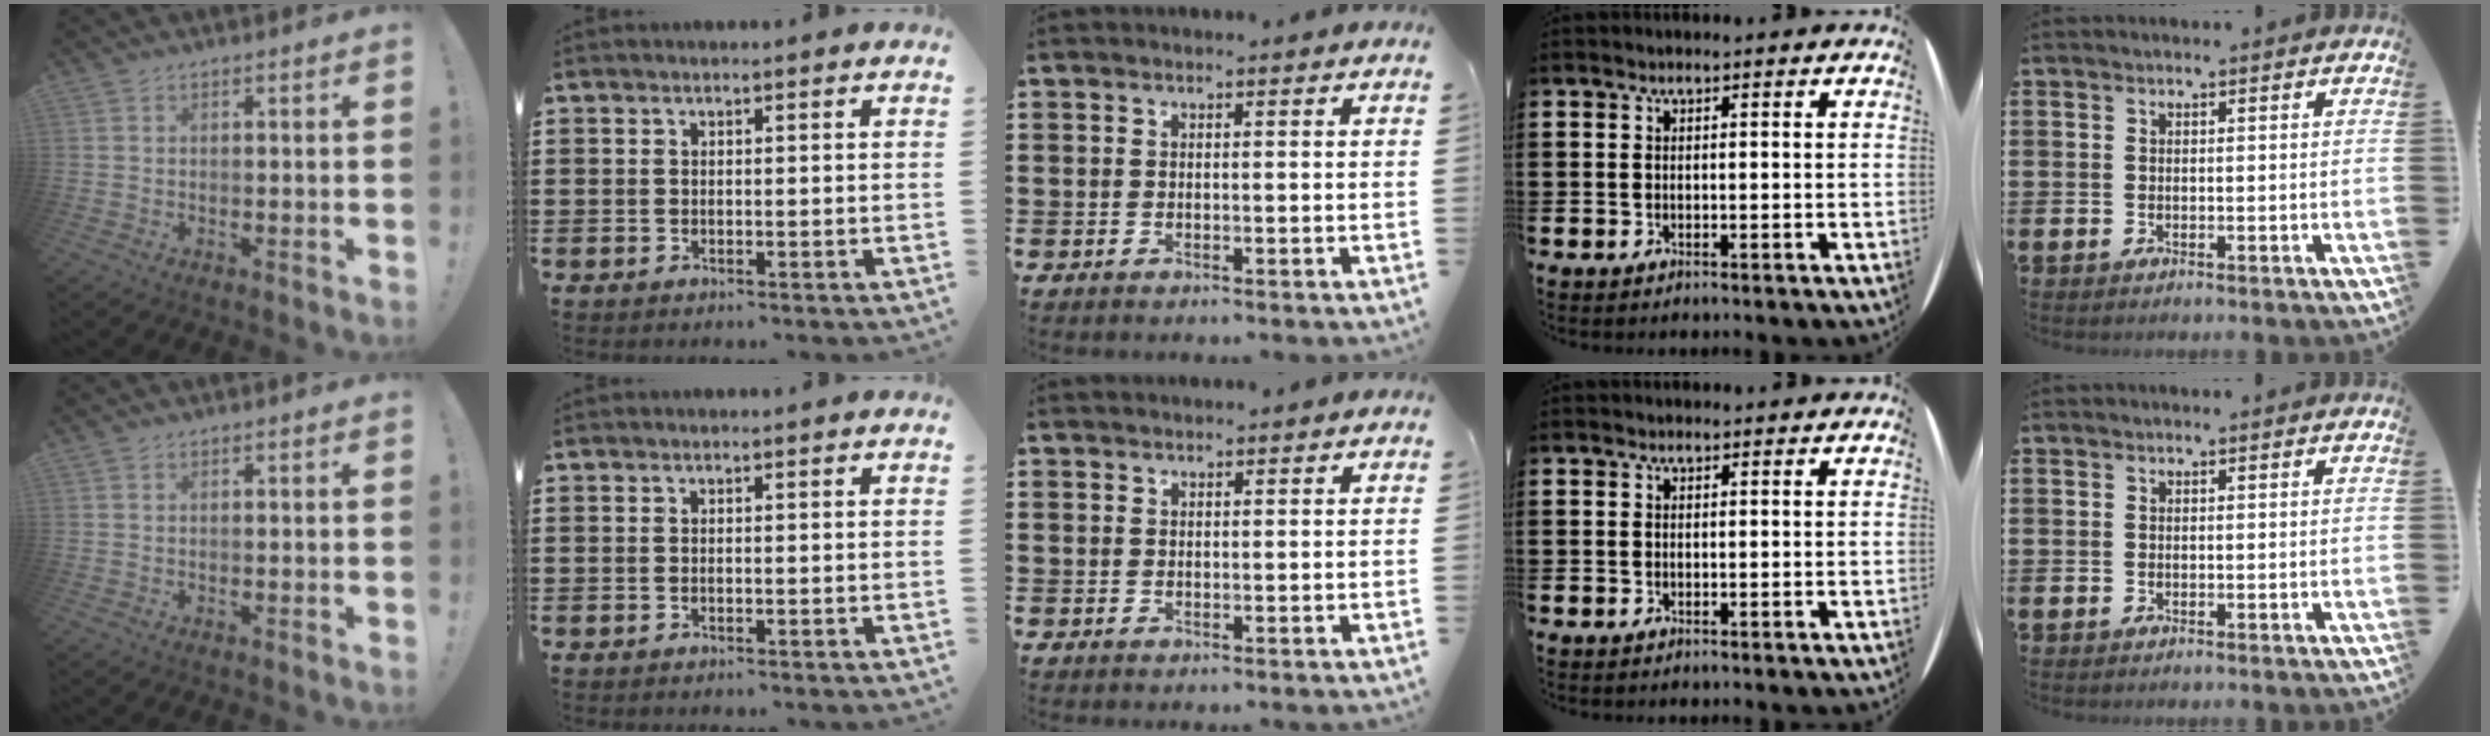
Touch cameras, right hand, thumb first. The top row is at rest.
{"middle": {"total": 0.8, "force": [0.8, 0.1, -0.1], "torque": [0.000, 0.001, 0.015]}, "ring": {"total": 0.7, "force": [0.7, 0.1, -0.1], "torque": [0.001, 0.002, 0.013]}}